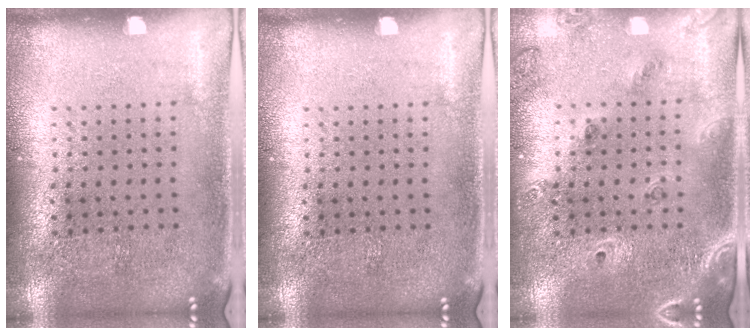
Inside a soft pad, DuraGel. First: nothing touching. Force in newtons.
{"total": 0.0}
{"total": 1.5, "press": 1.4, "slide": 0.7}